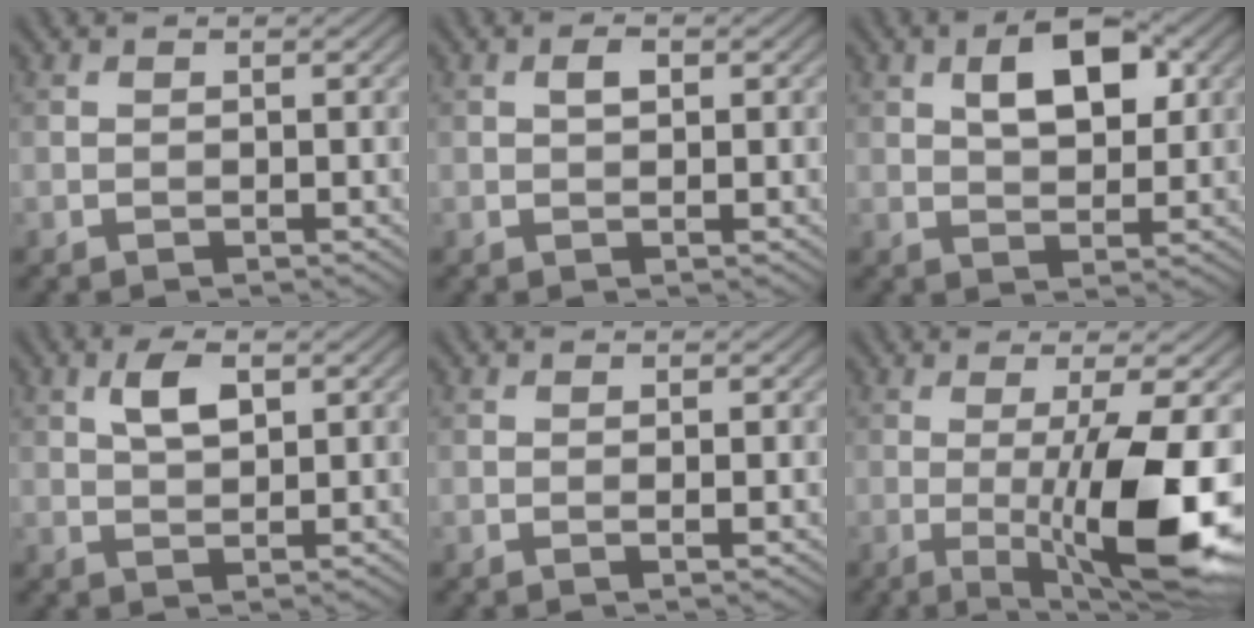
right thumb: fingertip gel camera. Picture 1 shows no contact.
{"total": 1.5, "force": [0.4, 0.7, 1.2], "torque": [-0.023, 0.001, 0.006]}
{"total": 6.9, "force": [2.3, 3.6, 5.4], "torque": [-0.090, 0.004, 0.035]}
{"total": 3.8, "force": [1.5, 1.7, 3.1], "torque": [-0.065, 0.004, 0.029]}
{"total": 0.9, "force": [0.1, 0.0, 0.9], "torque": [-0.020, 0.000, 0.000]}
{"total": 12.6, "force": [-1.8, 2.3, 12.2], "torque": [-0.186, 0.002, -0.024]}